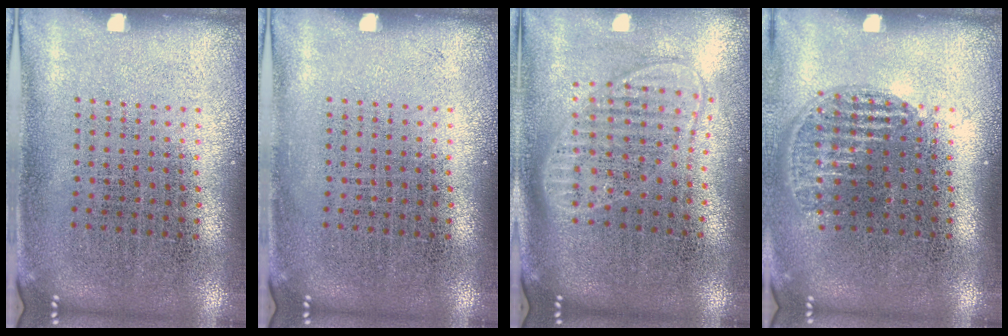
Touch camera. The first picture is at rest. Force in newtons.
{"total": 0.0}
{"total": 1.9, "press": 1.6, "slide": 1.1}
{"total": 1.2, "press": 1.0, "slide": 0.5}